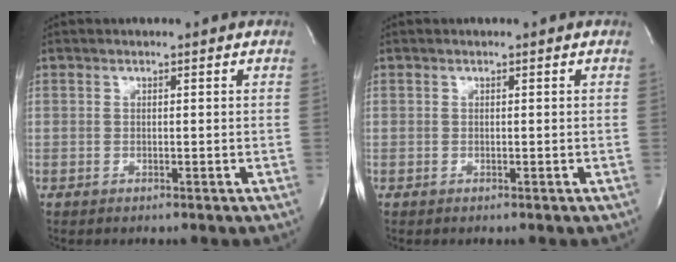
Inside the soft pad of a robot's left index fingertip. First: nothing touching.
{"total": 0.0}